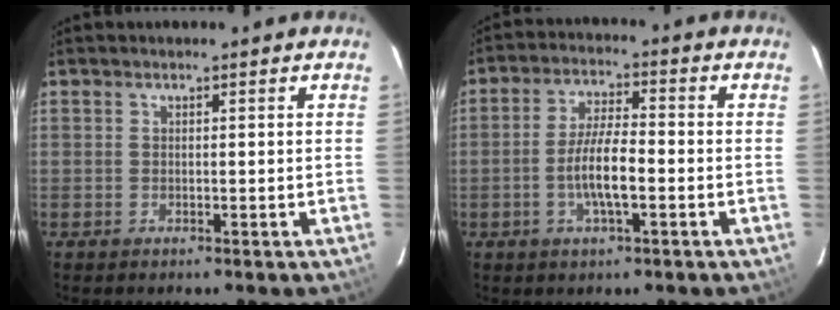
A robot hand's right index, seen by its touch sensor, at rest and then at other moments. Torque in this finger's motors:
{"motor_torque": [1.22, -0.47, 0.67, 0.16]}